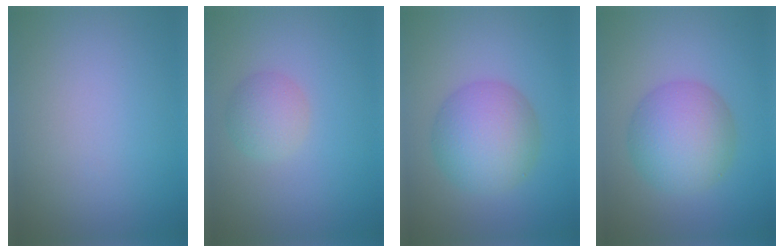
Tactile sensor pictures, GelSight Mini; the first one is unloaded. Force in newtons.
{"total": 2.3, "press": 2.3, "slide": 0.1}
{"total": 6.2, "press": 6.2, "slide": 0.0}
{"total": 6.2, "press": 6.2, "slide": 0.0}